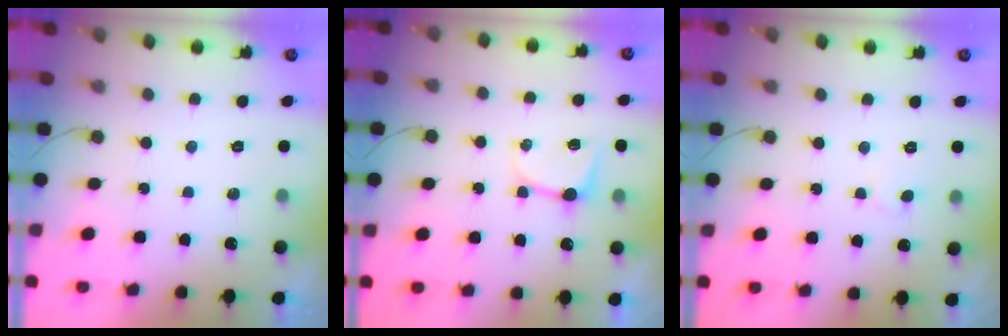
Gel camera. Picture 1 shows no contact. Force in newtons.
{"total": 4.9, "press": 4.9, "slide": 0.7}
{"total": 4.4, "press": 4.3, "slide": 0.5}